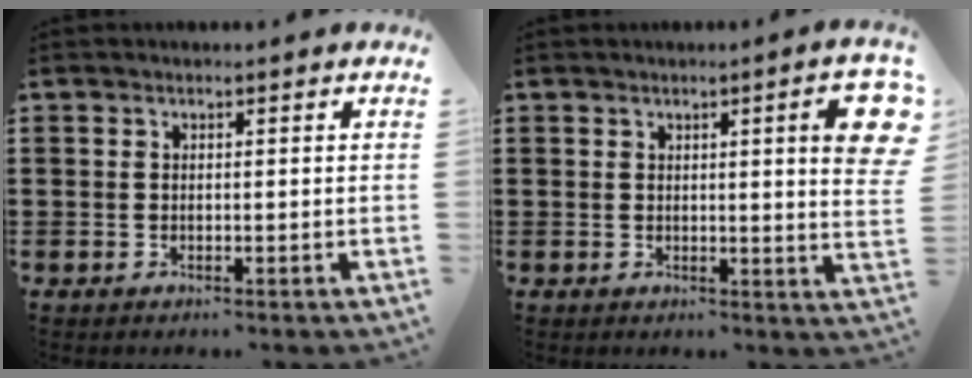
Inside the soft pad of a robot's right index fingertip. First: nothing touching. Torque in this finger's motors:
{"motor_torque": [1.03, 0.54, 0.79, 0.11]}